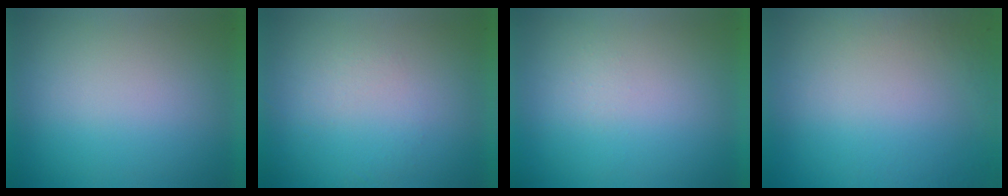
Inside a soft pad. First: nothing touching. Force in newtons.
{"total": 1.2}
{"total": 1.3}
{"total": 4.9}